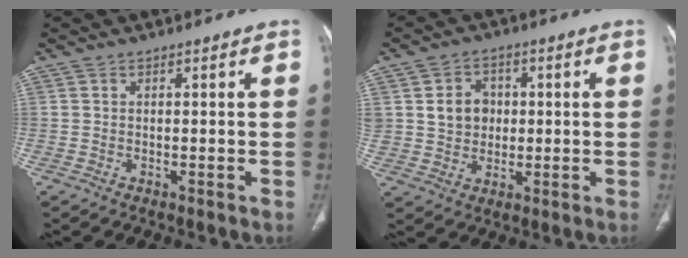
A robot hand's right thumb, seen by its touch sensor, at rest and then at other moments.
{"total": 7.3, "force": [1.2, 6.2, 3.6], "torque": [-0.029, -0.002, 0.024]}